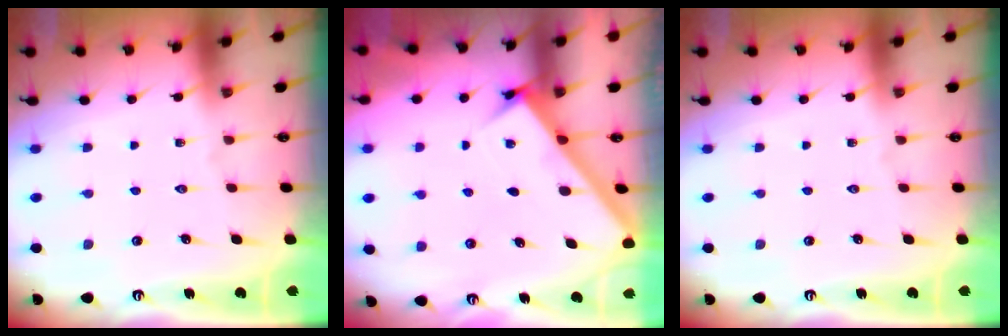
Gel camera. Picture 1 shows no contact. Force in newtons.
{"total": 3.0, "press": 3.0, "slide": 0.2}
{"total": 0.0}